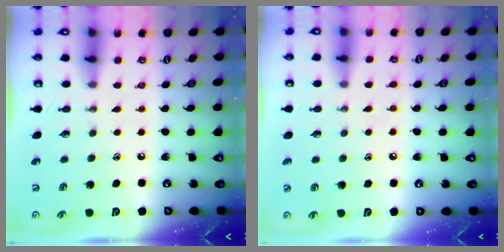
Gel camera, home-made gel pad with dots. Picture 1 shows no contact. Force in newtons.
{"total": 5.2, "press": 5.1, "slide": 0.6}